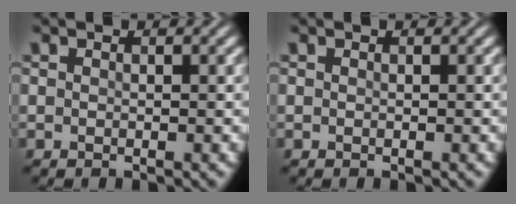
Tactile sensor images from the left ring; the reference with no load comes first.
{"total": 0.0}